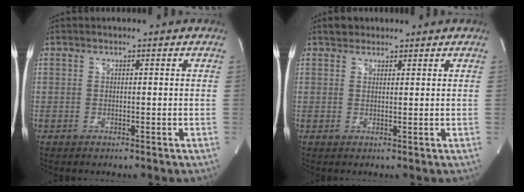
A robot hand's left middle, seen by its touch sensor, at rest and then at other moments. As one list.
[{"total": 1.9, "force": [1.5, 1.2, 0.2], "torque": [-0.005, 0.010, 0.022]}]